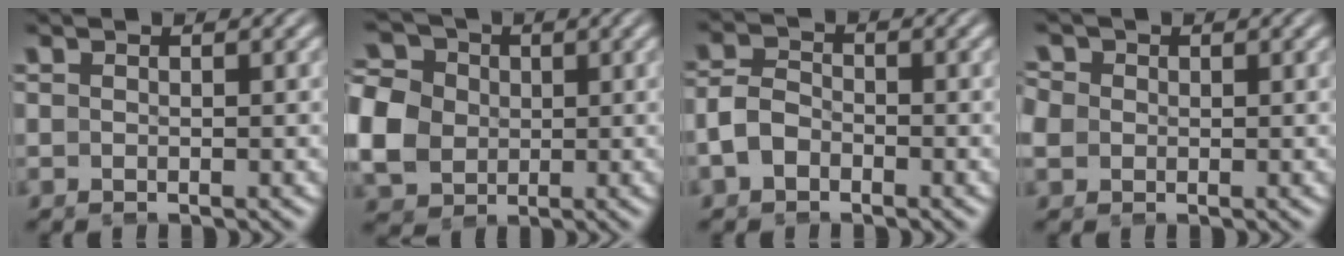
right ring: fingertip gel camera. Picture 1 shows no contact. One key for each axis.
{"total": 11.2, "fx": 1.0, "fy": 9.9, "fz": 5.1, "tx": -0.122, "ty": -0.022, "tz": 0.014}
{"total": 2.9, "fx": -1.2, "fy": 2.3, "fz": 1.3, "tx": -0.039, "ty": -0.007, "tz": -0.019}
{"total": 3.4, "fx": 0.4, "fy": 3.1, "fz": 1.4, "tx": -0.040, "ty": -0.004, "tz": 0.004}